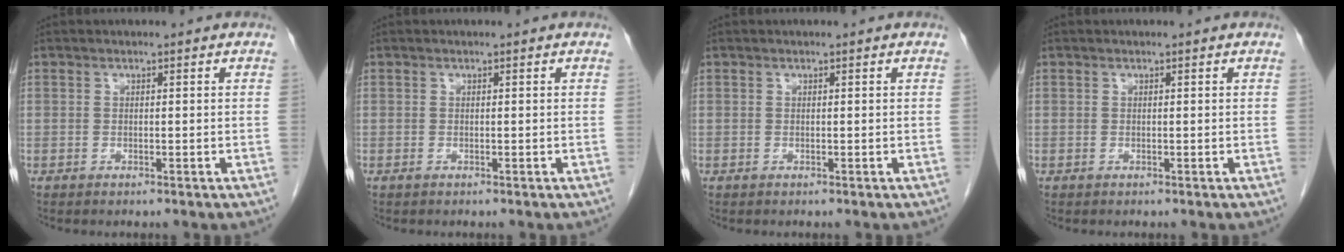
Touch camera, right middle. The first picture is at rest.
{"total": 0.0}
{"total": 0.0}
{"total": 0.0}